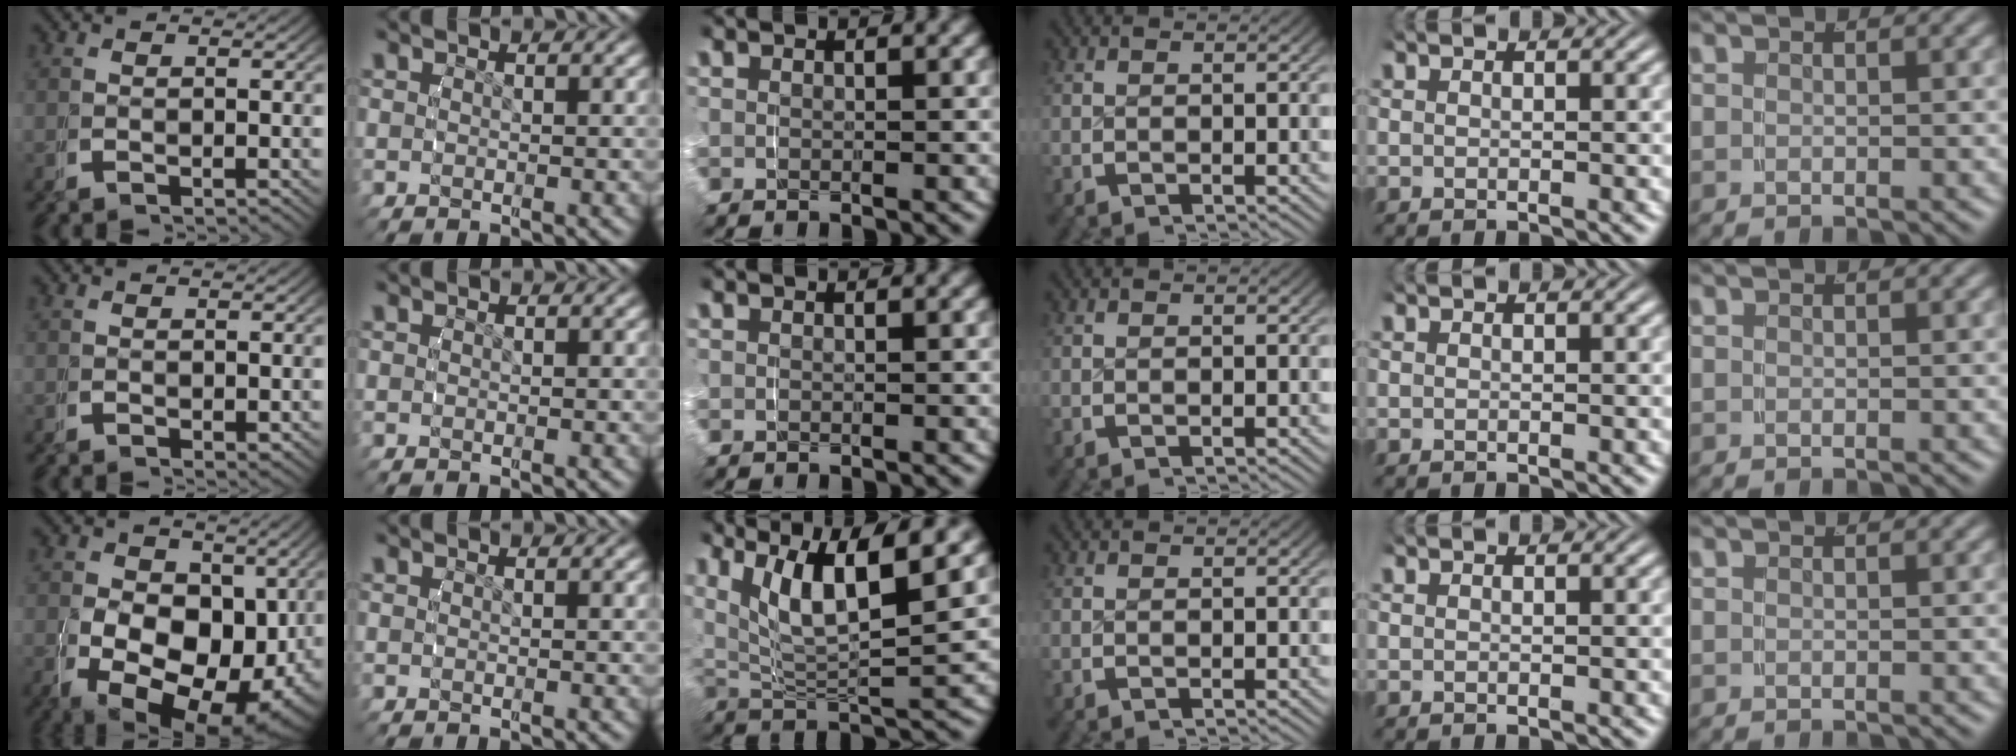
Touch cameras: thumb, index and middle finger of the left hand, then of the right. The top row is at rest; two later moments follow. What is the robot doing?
{"motion": "grasp_and_lifting", "object": "water bottle"}